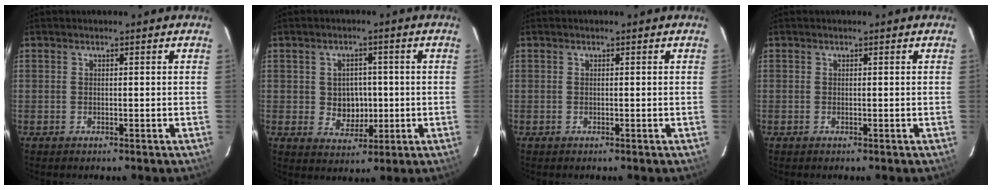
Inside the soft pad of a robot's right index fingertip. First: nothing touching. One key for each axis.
{"total": 5.5, "fx": -0.3, "fy": 4.9, "fz": 2.5, "tx": -0.047, "ty": 0.008, "tz": 0.007}
{"total": 0.0}
{"total": 0.0}